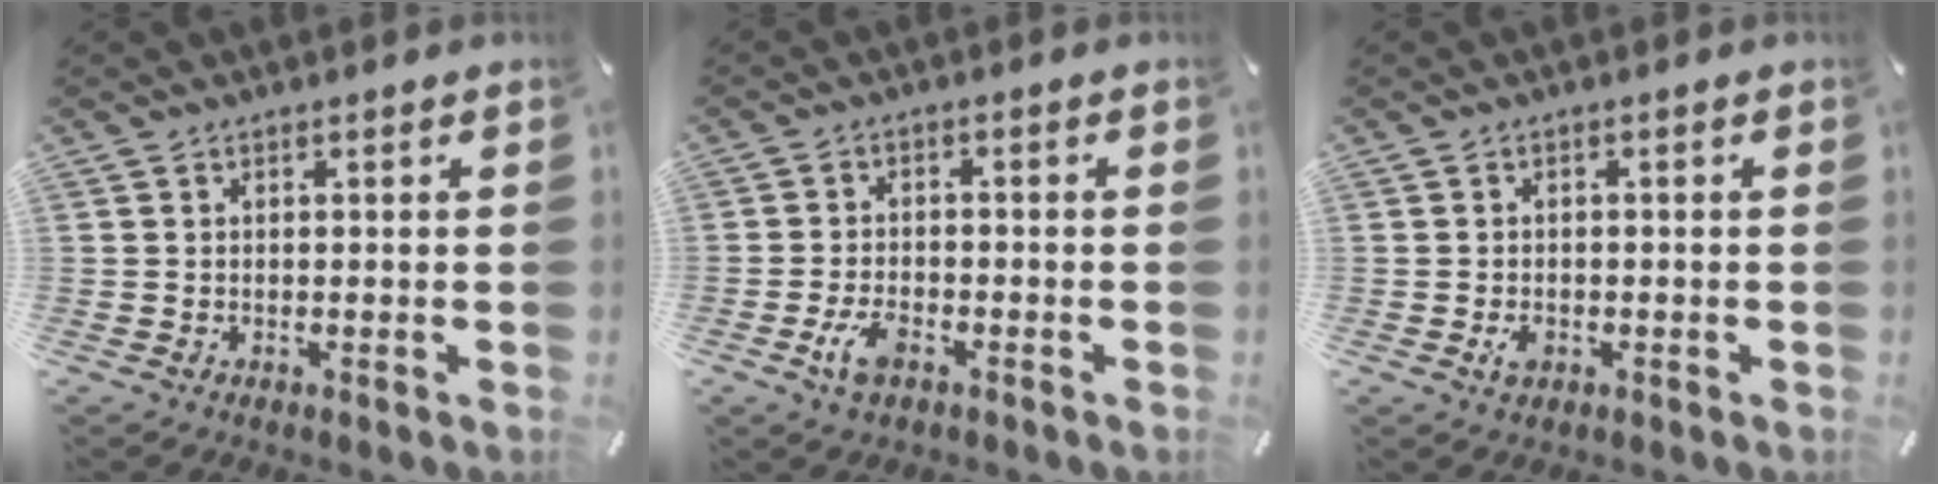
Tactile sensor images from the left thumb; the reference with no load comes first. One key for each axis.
{"total": 5.3, "fx": -2.5, "fy": 2.7, "fz": 3.7, "tx": -0.085, "ty": 0.005, "tz": -0.049}
{"total": 2.5, "fx": -0.8, "fy": 1.6, "fz": 1.7, "tx": -0.037, "ty": 0.001, "tz": -0.017}